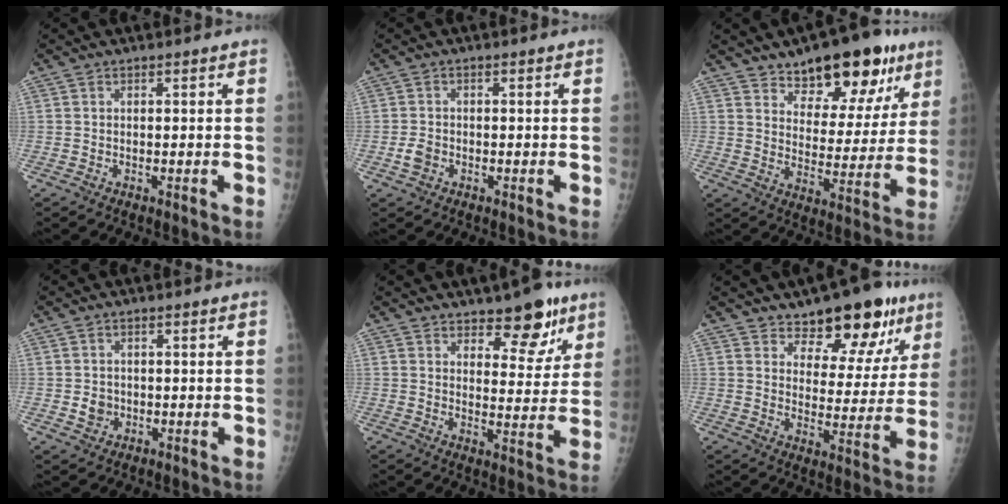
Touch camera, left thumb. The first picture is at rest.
{"total": 2.4, "force": [-0.8, 1.8, 1.3], "torque": [-0.020, 0.003, -0.013]}
{"total": 18.1, "force": [11.6, 8.6, 11.0], "torque": [-0.096, -0.052, 0.171]}
{"total": 2.6, "force": [-0.3, 2.4, 1.0], "torque": [-0.004, 0.003, -0.001]}
{"total": 9.7, "force": [6.6, 4.5, 5.4], "torque": [-0.033, -0.041, 0.095]}
{"total": 15.0, "force": [10.1, 7.2, 8.3], "torque": [-0.046, -0.057, 0.145]}